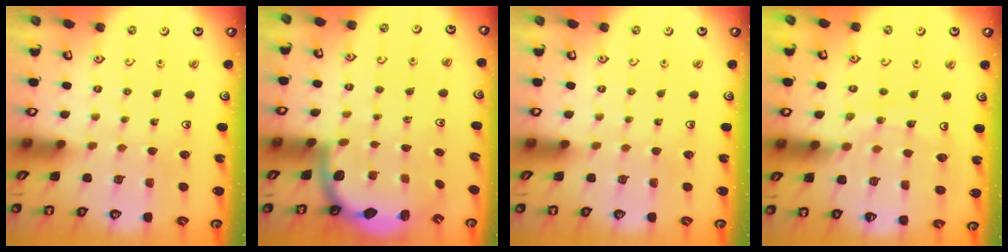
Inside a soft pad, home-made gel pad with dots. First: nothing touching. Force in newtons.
{"total": 2.6, "press": 2.5, "slide": 0.7}
{"total": 0.0}
{"total": 12.6, "press": 12.5, "slide": 1.5}